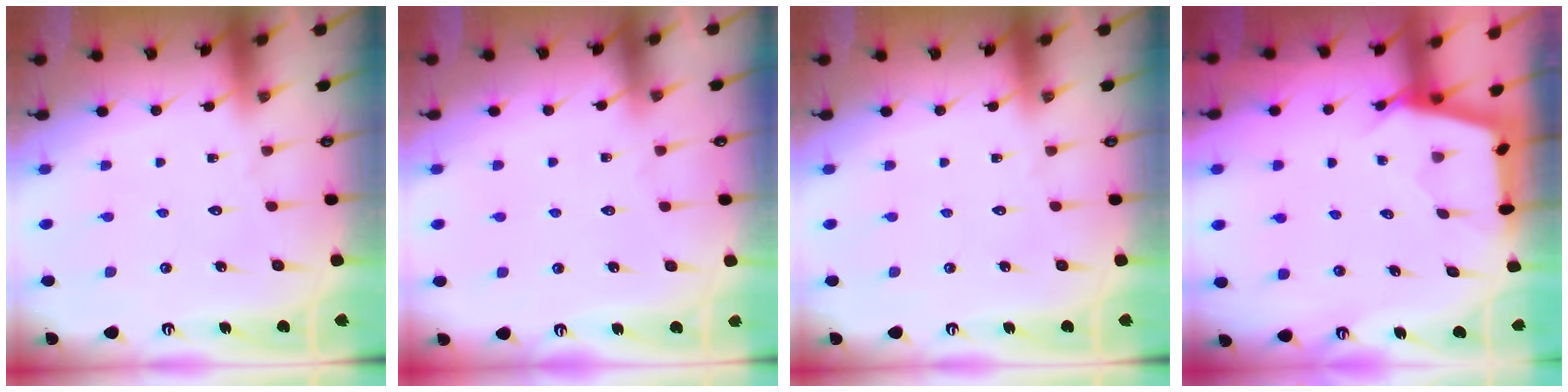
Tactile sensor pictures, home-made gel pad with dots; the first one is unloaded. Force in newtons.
{"total": 3.2, "press": 3.1, "slide": 0.4}
{"total": 0.0}
{"total": 2.6, "press": 2.6, "slide": 0.4}